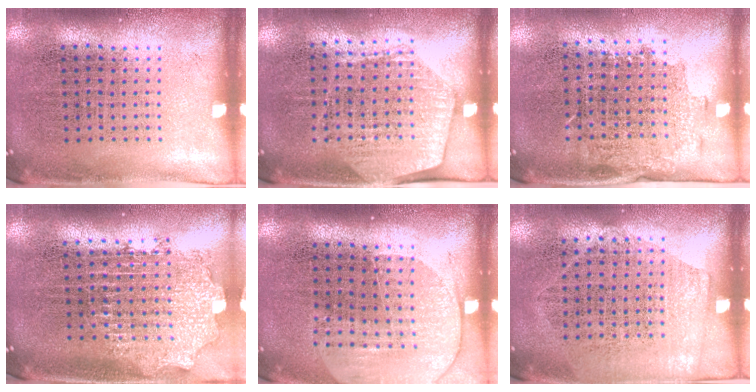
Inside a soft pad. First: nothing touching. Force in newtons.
{"total": 1.6, "press": 1.4, "slide": 0.7}
{"total": 1.5, "press": 1.2, "slide": 1.0}
{"total": 2.0, "press": 1.5, "slide": 1.3}
{"total": 1.7, "press": 1.5, "slide": 0.7}
{"total": 1.4, "press": 1.2, "slide": 0.7}